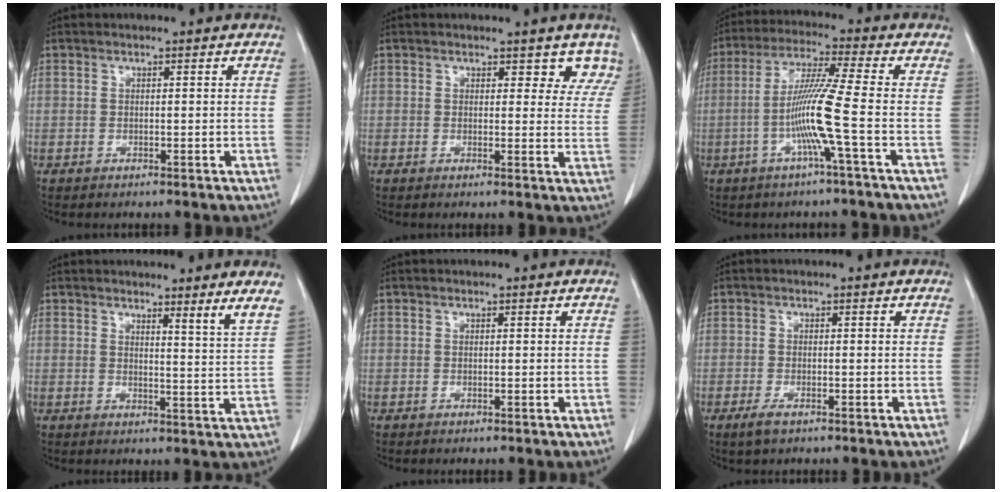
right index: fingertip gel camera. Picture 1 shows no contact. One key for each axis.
{"total": 4.8, "fx": 4.0, "fy": 2.4, "fz": 1.0, "tx": 0.015, "ty": -0.008, "tz": 0.029}
{"total": 9.4, "fx": -2.5, "fy": -1.8, "fz": 8.9, "tx": -0.176, "ty": -0.002, "tz": -0.052}
{"total": 4.0, "fx": 3.3, "fy": -1.0, "fz": 2.1, "tx": -0.036, "ty": -0.037, "tz": 0.034}
{"total": 0.0}
{"total": 2.2, "fx": -1.4, "fy": 0.7, "fz": 1.6, "tx": -0.033, "ty": -0.003, "tz": -0.023}